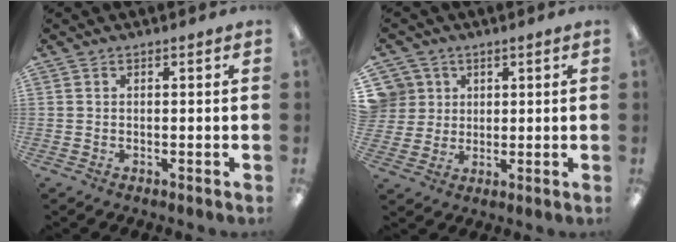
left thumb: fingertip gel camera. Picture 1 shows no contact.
{"total": 6.2, "force": [2.4, 5.7, -0.4], "torque": [-0.005, -0.006, 0.049]}